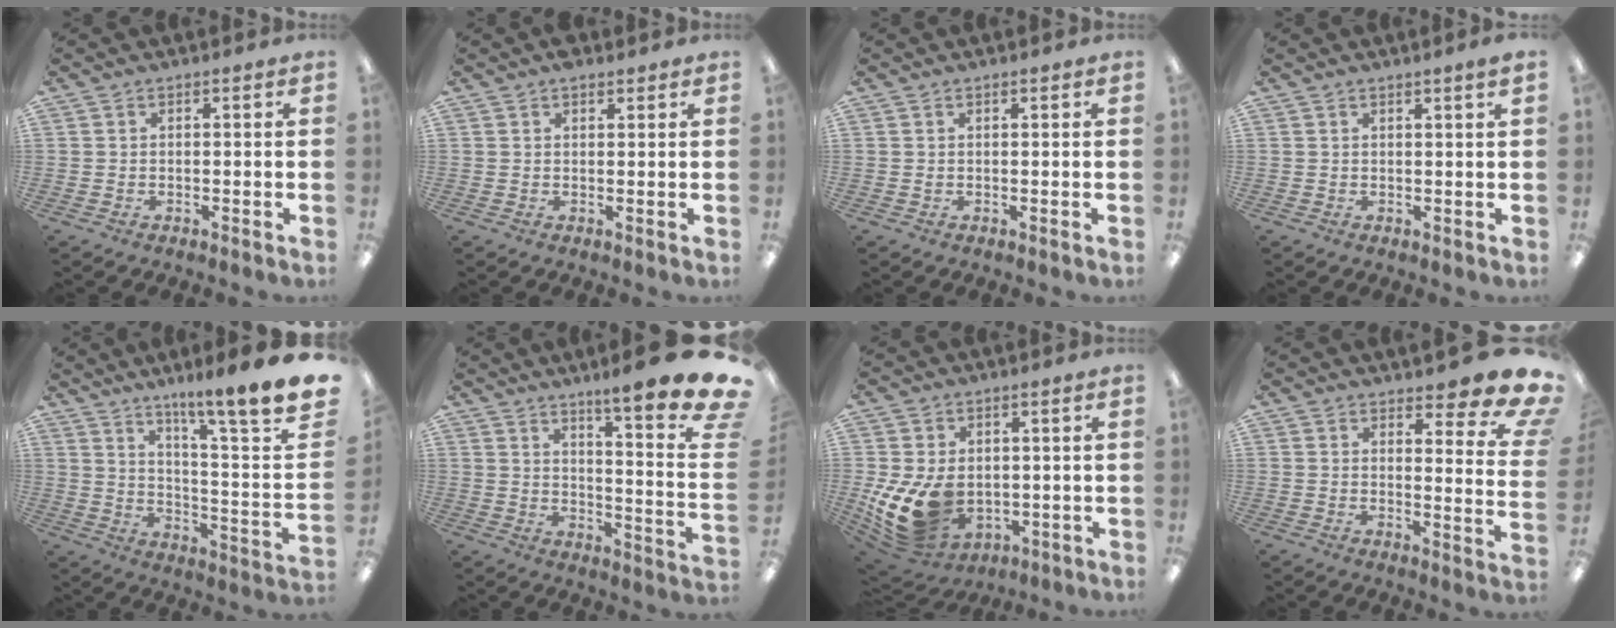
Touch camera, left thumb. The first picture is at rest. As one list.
[{"total": 2.1, "force": [1.5, 0.8, 1.1], "torque": [-0.016, -0.002, 0.026]}, {"total": 0.8, "force": [0.3, 0.3, 0.7], "torque": [-0.015, 0.001, 0.004]}, {"total": 1.5, "force": [1.1, -0.2, 1.0], "torque": [-0.018, -0.002, 0.019]}, {"total": 13.4, "force": [10.0, -0.3, 8.8], "torque": [-0.140, -0.097, 0.153]}, {"total": 14.4, "force": [10.2, 1.0, 10.1], "torque": [-0.153, -0.093, 0.160]}, {"total": 13.2, "force": [-2.1, 9.7, 8.7], "torque": [-0.178, -0.002, -0.029]}, {"total": 9.8, "force": [7.5, 3.0, 5.6], "torque": [-0.054, -0.062, 0.126]}]